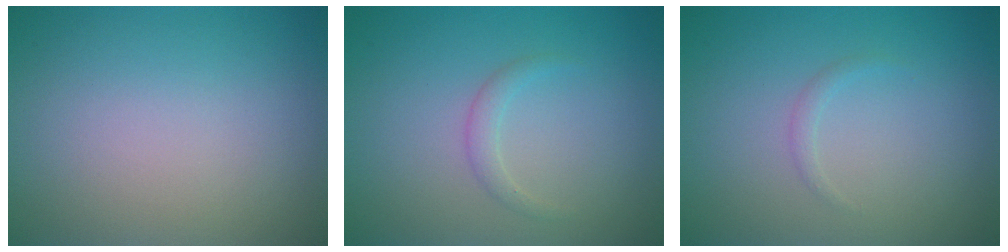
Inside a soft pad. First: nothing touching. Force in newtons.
{"total": 1.2, "press": 1.1, "slide": 0.1}
{"total": 0.7, "press": 0.7, "slide": 0.0}